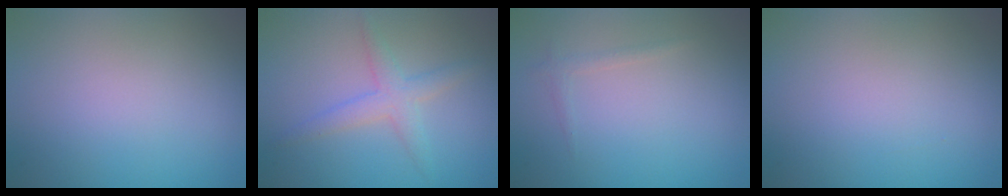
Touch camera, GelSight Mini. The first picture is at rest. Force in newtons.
{"total": 2.5, "press": 2.5, "slide": 0.0}
{"total": 0.7, "press": 0.7, "slide": 0.1}
{"total": 0.0}